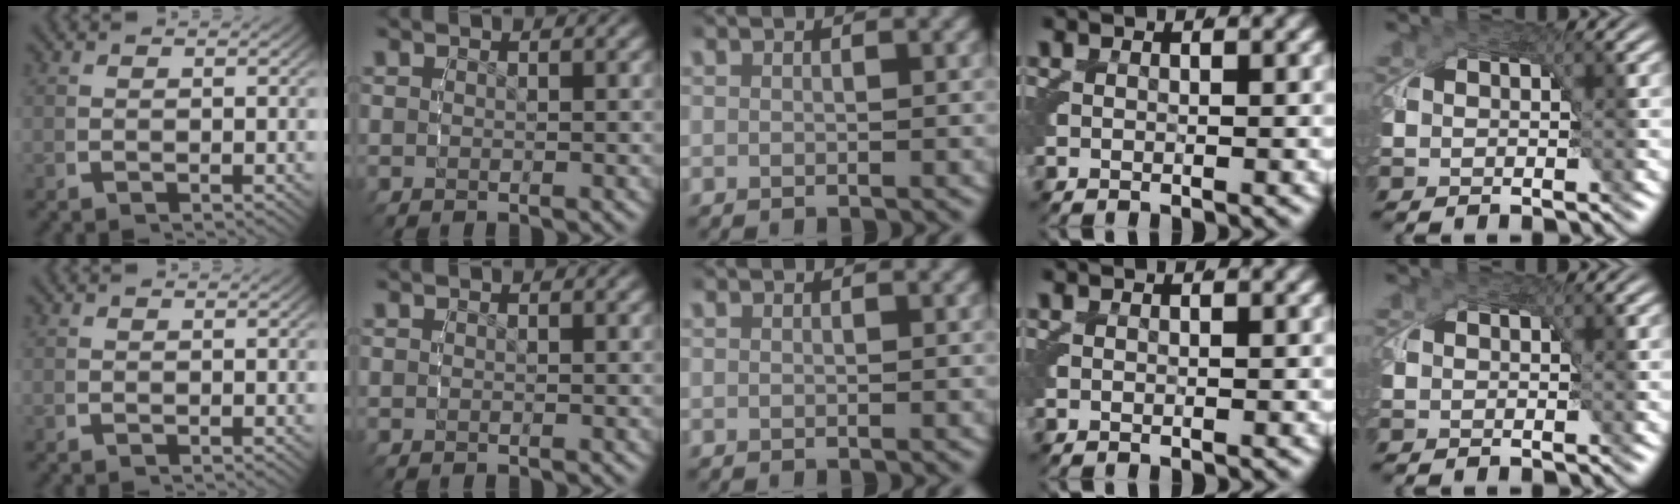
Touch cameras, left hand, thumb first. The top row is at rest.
{}